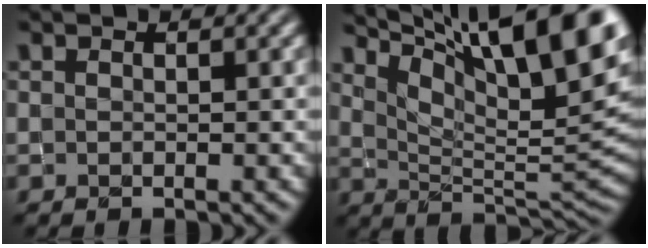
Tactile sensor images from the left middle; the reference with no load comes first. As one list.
[{"total": 15.6, "force": [9.3, 4.2, 11.8], "torque": [-0.173, 0.018, 0.152]}]